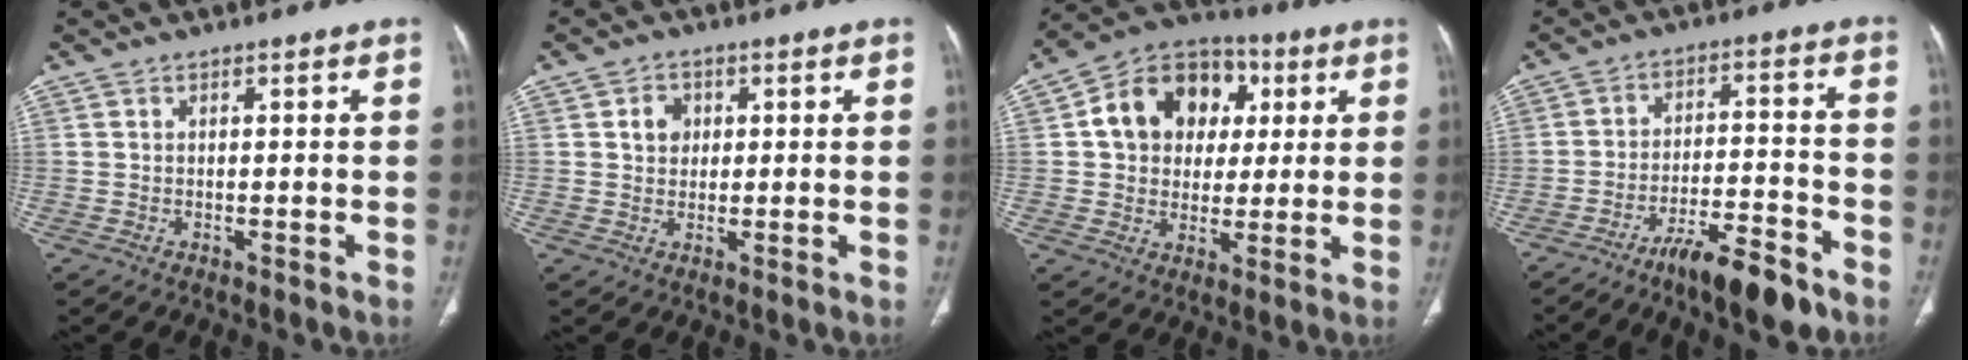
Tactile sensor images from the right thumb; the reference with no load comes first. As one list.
[{"total": 4.8, "force": [1.1, 4.0, 2.3], "torque": [-0.014, 0.000, 0.016]}, {"total": 15.1, "force": [3.3, 12.3, 8.1], "torque": [-0.094, 0.010, 0.047]}, {"total": 11.2, "force": [-7.8, 2.9, 7.6], "torque": [-0.119, 0.052, -0.129]}]